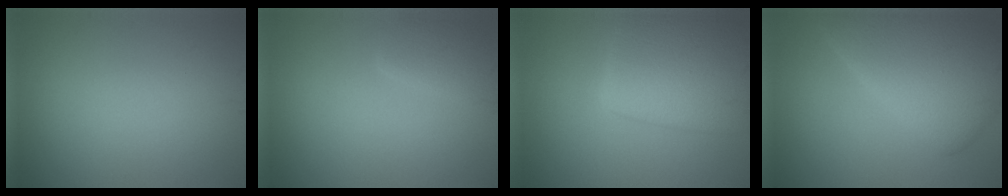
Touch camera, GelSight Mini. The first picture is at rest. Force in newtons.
{"total": 2.3, "press": 2.3, "slide": 0.2}
{"total": 7.9, "press": 7.9, "slide": 0.3}
{"total": 8.3, "press": 8.3, "slide": 0.2}